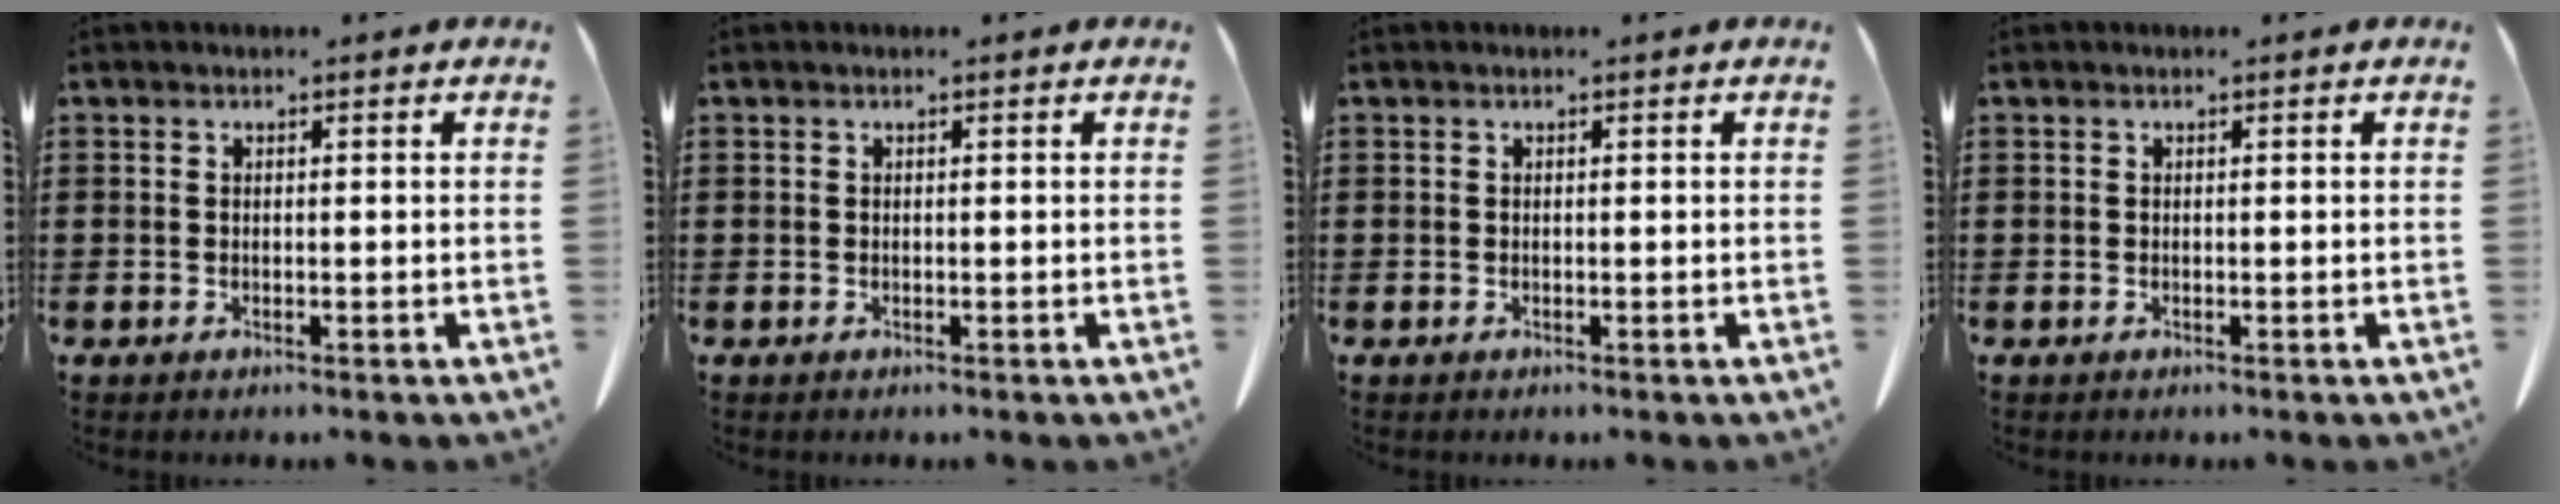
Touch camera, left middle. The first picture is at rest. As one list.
[{"total": 0.0}, {"total": 0.0}, {"total": 0.0}]